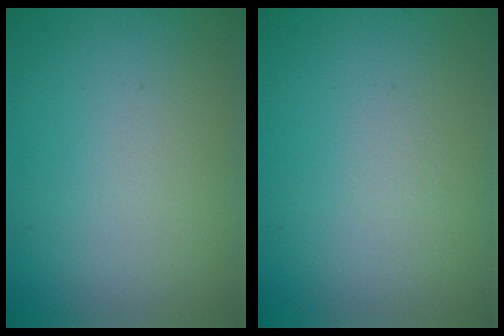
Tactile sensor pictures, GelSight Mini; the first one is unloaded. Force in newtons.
{"total": 0.0}